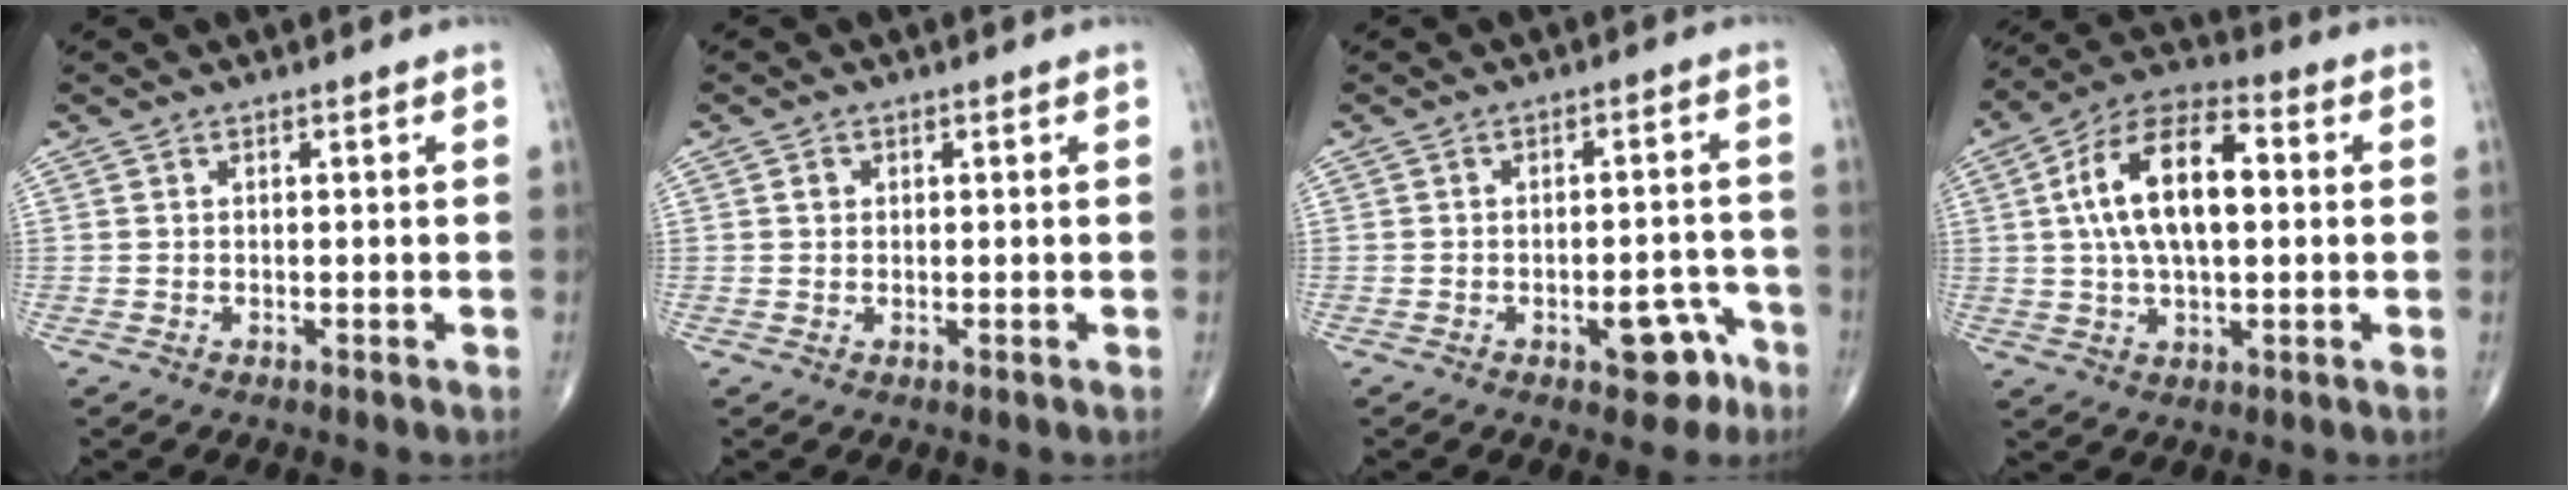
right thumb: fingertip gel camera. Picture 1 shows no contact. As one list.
[{"total": 1.2, "force": [0.3, 1.0, 0.5], "torque": [-0.003, 0.001, 0.004]}, {"total": 6.8, "force": [-3.6, 3.4, 4.6], "torque": [-0.033, 0.034, -0.040]}, {"total": 15.7, "force": [2.0, 7.8, 13.5], "torque": [-0.239, 0.028, 0.030]}]